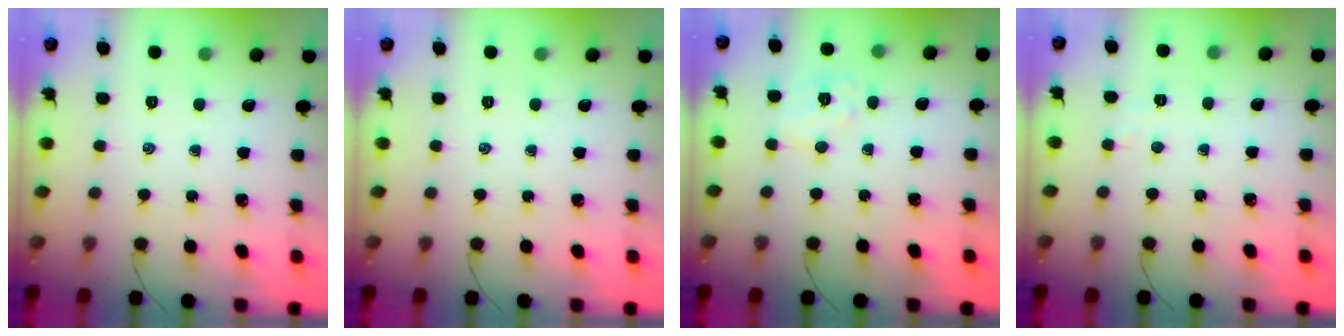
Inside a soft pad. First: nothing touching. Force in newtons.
{"total": 0.0}
{"total": 6.7, "press": 6.6, "slide": 0.9}
{"total": 2.5, "press": 2.4, "slide": 0.7}